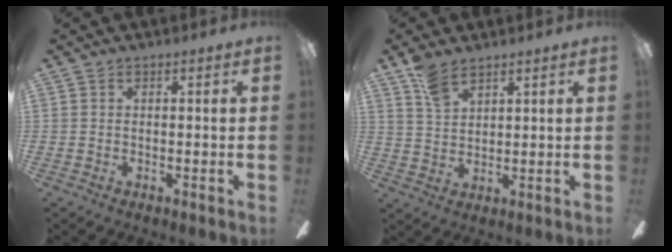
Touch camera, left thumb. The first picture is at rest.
{"total": 6.1, "force": [4.8, 2.4, 2.9], "torque": [-0.063, -0.023, 0.090]}